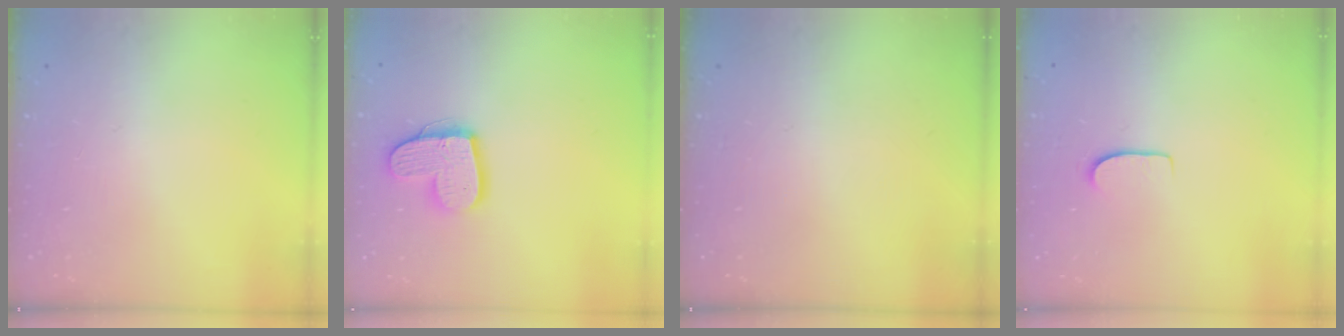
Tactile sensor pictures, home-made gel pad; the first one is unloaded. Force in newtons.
{"total": 14.1, "press": 14.0, "slide": 1.1}
{"total": 0.0}
{"total": 6.1, "press": 6.1, "slide": 0.5}